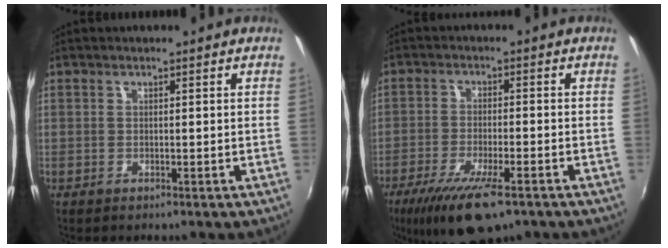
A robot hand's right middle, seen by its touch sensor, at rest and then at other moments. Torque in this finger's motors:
{"motor_torque": [1.17, -0.97, 0.32, 0.10]}